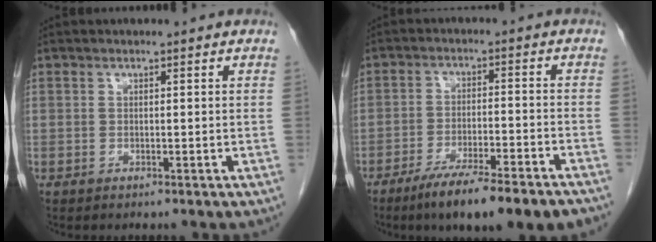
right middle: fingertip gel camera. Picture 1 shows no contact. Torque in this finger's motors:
{"motor_torque": [1.16, -0.98, 0.17, 0.13]}